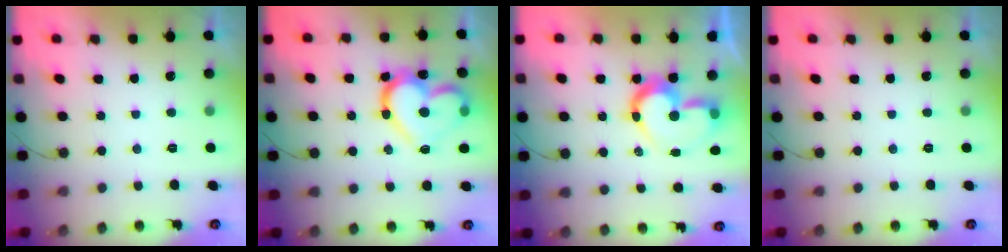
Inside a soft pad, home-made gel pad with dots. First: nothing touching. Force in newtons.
{"total": 19.3, "press": 19.2, "slide": 2.1}
{"total": 12.3, "press": 12.2, "slide": 2.0}
{"total": 0.0}